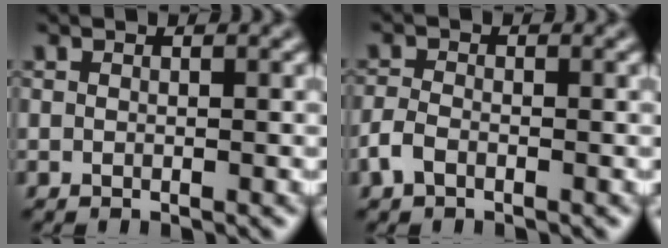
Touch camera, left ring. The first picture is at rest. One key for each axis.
{"total": 1.8, "fx": -1.0, "fy": 0.9, "fz": 1.1, "tx": -0.024, "ty": 0.002, "tz": -0.025}